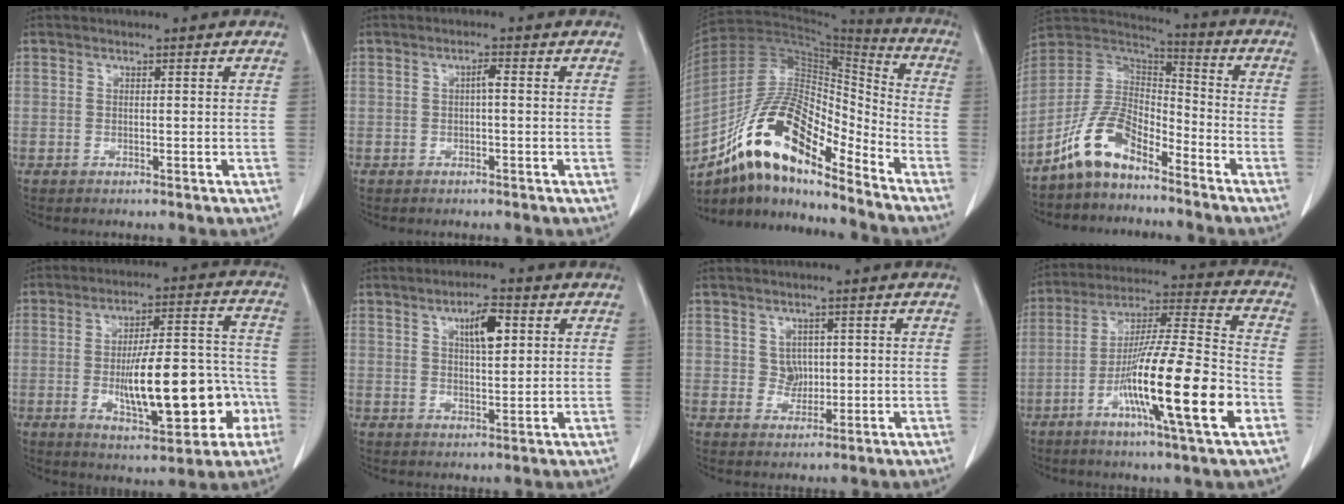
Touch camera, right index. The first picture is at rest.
{"total": 1.3, "force": [-0.1, 0.2, 1.3], "torque": [-0.022, 0.004, -0.001]}
{"total": 16.8, "force": [-11.5, 4.8, 11.2], "torque": [-0.203, 0.035, -0.200]}
{"total": 10.5, "force": [-7.4, 4.8, 5.7], "torque": [-0.127, 0.030, -0.147]}
{"total": 16.9, "force": [-4.0, 5.1, 15.6], "torque": [-0.238, 0.022, -0.051]}
{"total": 5.6, "force": [2.1, 1.6, 4.9], "torque": [-0.083, 0.004, 0.036]}
{"total": 2.6, "force": [0.5, 2.2, 1.2], "torque": [-0.017, 0.000, 0.011]}
{"total": 19.6, "force": [-7.1, 0.4, 18.2], "torque": [-0.317, -0.018, -0.125]}